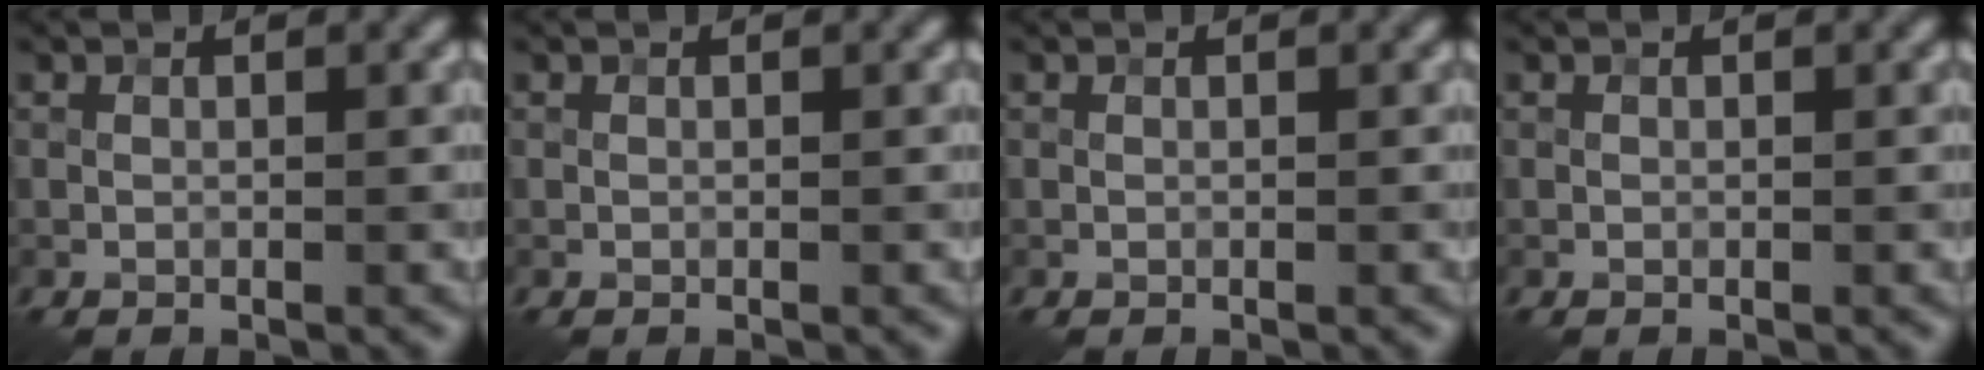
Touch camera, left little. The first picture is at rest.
{"total": 0.0}
{"total": 0.0}
{"total": 0.0}